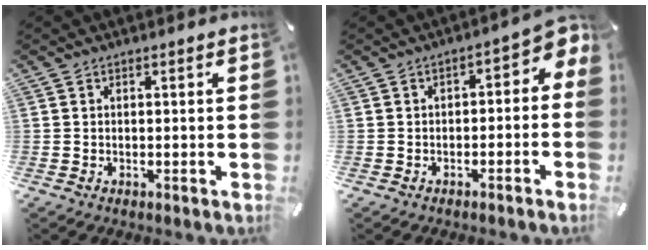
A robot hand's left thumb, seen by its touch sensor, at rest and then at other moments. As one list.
[{"total": 4.0, "force": [-0.6, 2.7, 2.9], "torque": [-0.042, -0.002, -0.020]}]